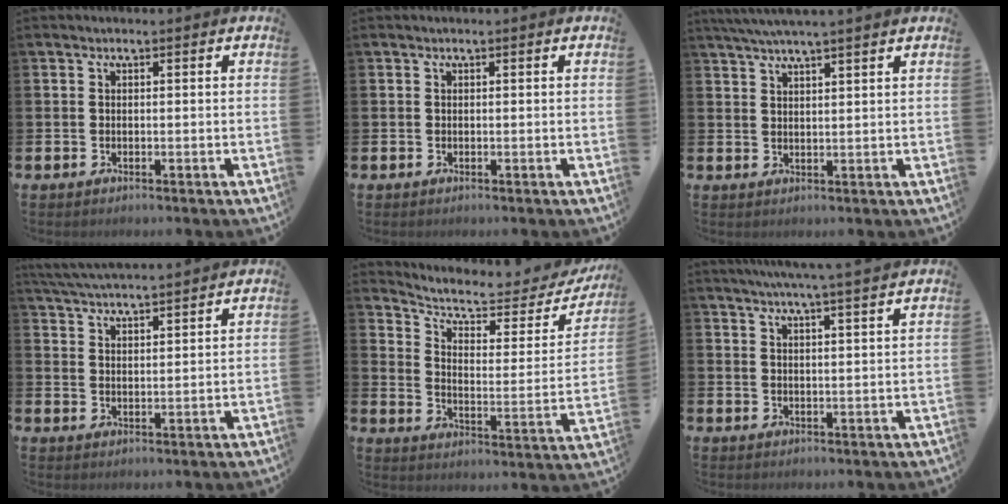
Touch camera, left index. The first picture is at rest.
{"total": 0.0}
{"total": 3.8, "force": [3.5, -0.5, 1.3], "torque": [-0.042, -0.004, 0.066]}
{"total": 4.6, "force": [4.6, -0.3, 0.4], "torque": [-0.028, -0.025, 0.083]}
{"total": 6.8, "force": [5.8, 2.2, 2.8], "torque": [-0.073, -0.040, 0.093]}
{"total": 4.9, "force": [4.6, -1.2, 1.5], "torque": [-0.032, -0.022, 0.080]}